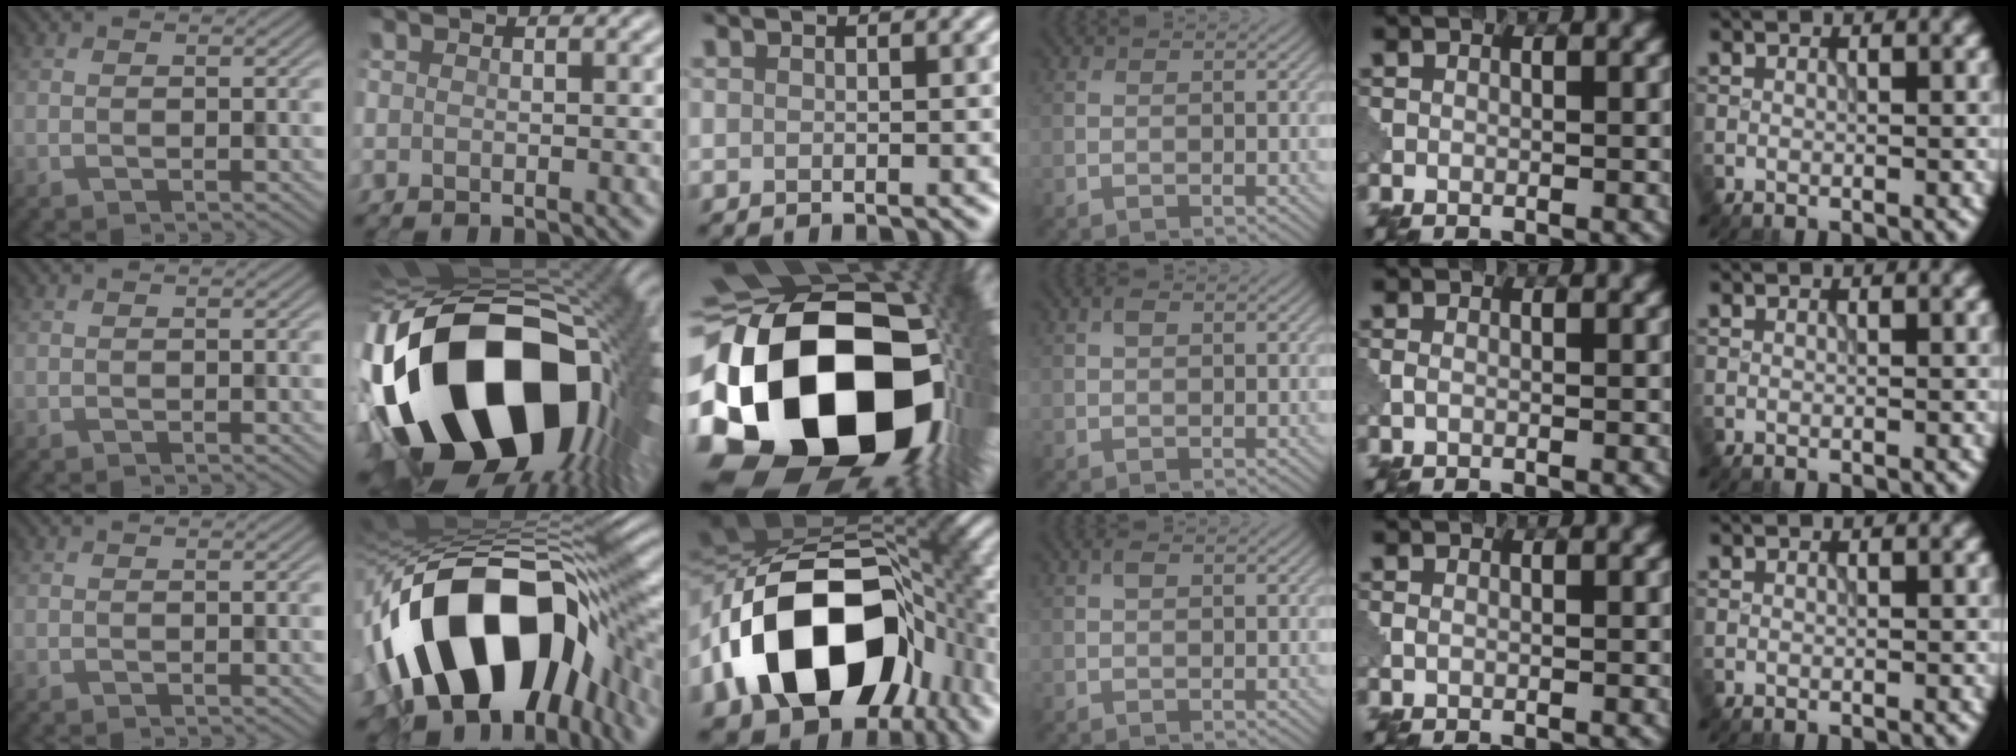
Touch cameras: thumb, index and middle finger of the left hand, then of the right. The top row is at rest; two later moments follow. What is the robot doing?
{"motion": "disassemble", "object": "puzzle pieces"}